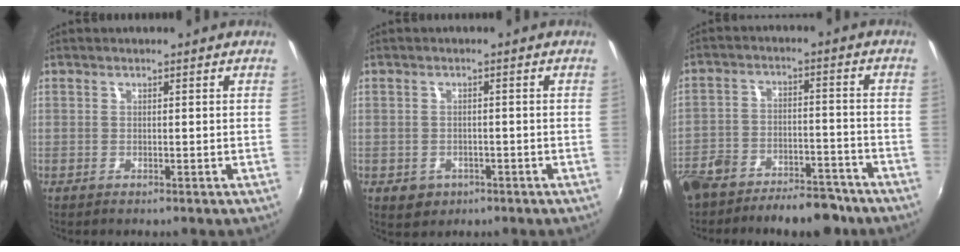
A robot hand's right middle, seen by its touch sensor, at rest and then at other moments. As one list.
[{"total": 4.5, "force": [-1.8, 3.6, 1.9], "torque": [-0.044, -0.003, -0.017]}, {"total": 14.6, "force": [-11.4, 6.4, 6.4], "torque": [-0.148, 0.007, -0.169]}]